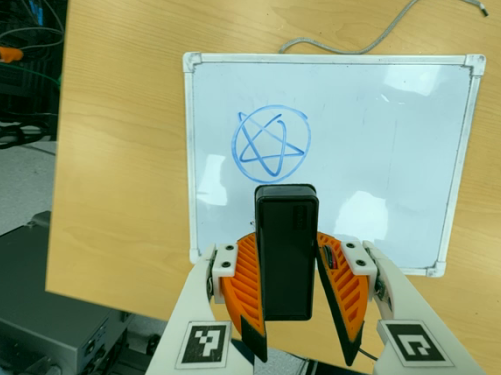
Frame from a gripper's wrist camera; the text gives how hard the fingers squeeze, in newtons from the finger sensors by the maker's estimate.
{"total": 5.3, "left": 4.5, "right": 6.1}